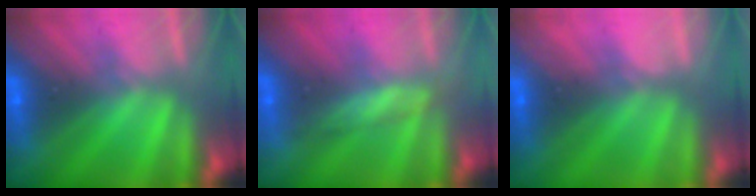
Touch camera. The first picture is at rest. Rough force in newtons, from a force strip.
{"total": 2.4}
{"total": 2.3}